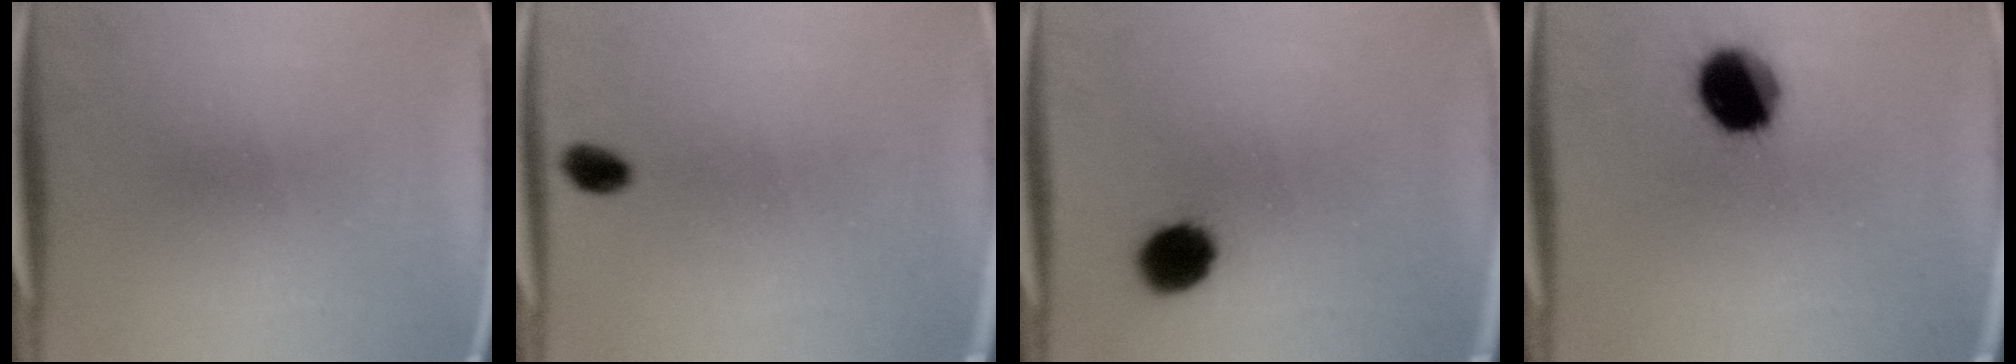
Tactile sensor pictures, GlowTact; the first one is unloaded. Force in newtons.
{"total": 2.7}
{"total": 8.2}
{"total": 13.9}